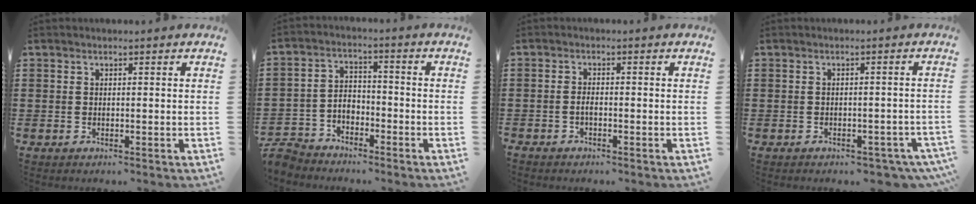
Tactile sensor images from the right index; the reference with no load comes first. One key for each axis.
{"total": 4.4, "fx": -4.0, "fy": 1.8, "fz": 0.6, "tx": -0.029, "ty": -0.002, "tz": -0.088}
{"total": 1.1, "fx": -0.7, "fy": 0.4, "fz": 0.8, "tx": -0.017, "ty": -0.002, "tz": -0.013}
{"total": 1.9, "fx": -1.8, "fy": 0.4, "fz": 0.3, "tx": -0.012, "ty": 0.000, "tz": -0.038}